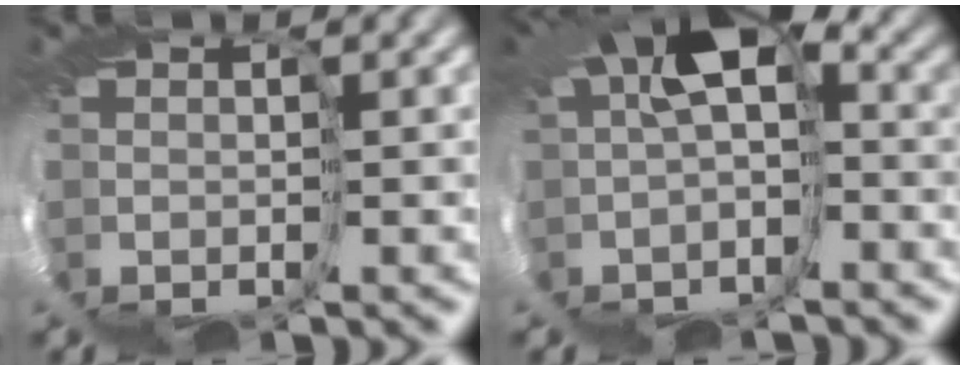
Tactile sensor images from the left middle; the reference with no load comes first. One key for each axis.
{"total": 5.7, "fx": -0.5, "fy": 2.1, "fz": 5.3, "tx": -0.080, "ty": -0.008, "tz": -0.005}